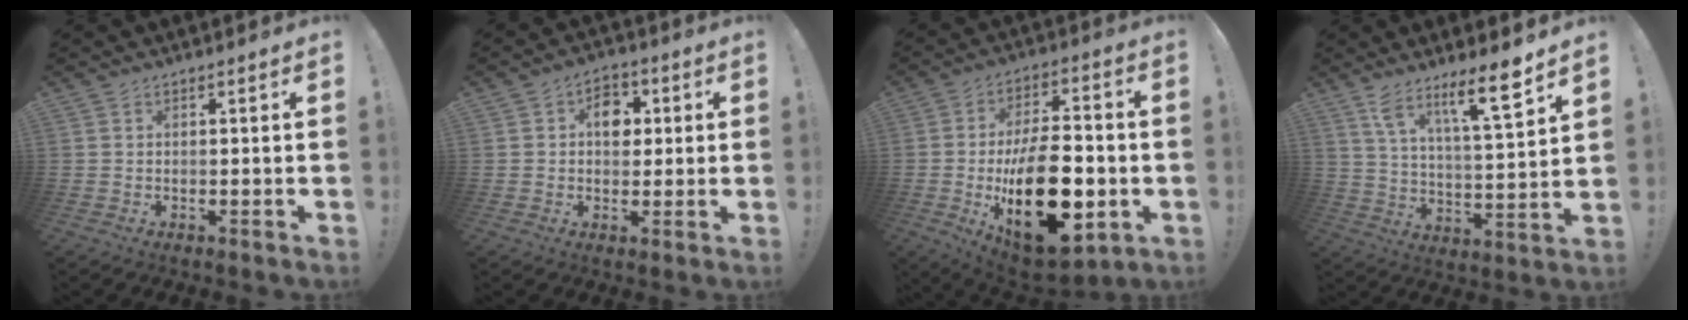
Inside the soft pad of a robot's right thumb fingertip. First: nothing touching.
{"total": 7.7, "force": [1.1, 6.2, 4.5], "torque": [-0.056, 0.007, 0.018]}
{"total": 26.3, "force": [-5.4, 14.5, 21.3], "torque": [-0.359, 0.019, -0.067]}
{"total": 12.9, "force": [8.9, 0.9, 9.3], "torque": [-0.149, -0.061, 0.139]}